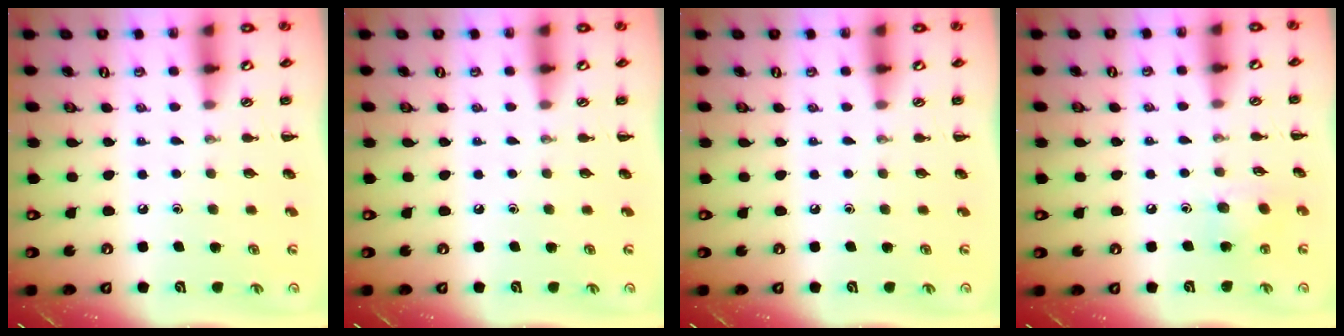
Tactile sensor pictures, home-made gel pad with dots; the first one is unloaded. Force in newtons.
{"total": 0.0}
{"total": 0.0}
{"total": 6.5, "press": 6.5, "slide": 0.6}